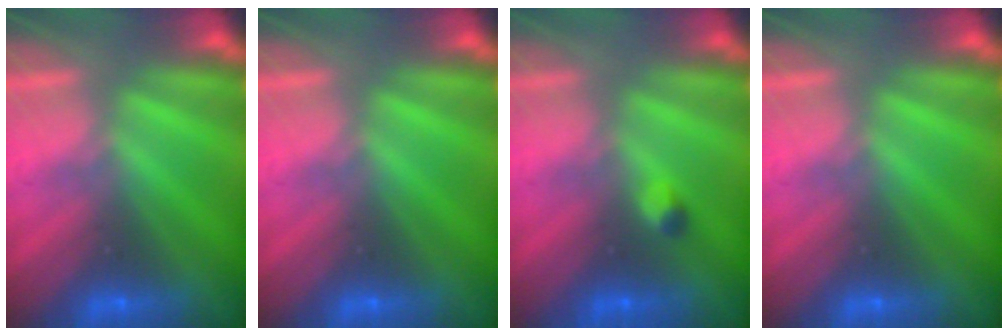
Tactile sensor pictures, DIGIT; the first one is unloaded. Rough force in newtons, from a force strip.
{"total": 0.0}
{"total": 2.4}
{"total": 0.0}